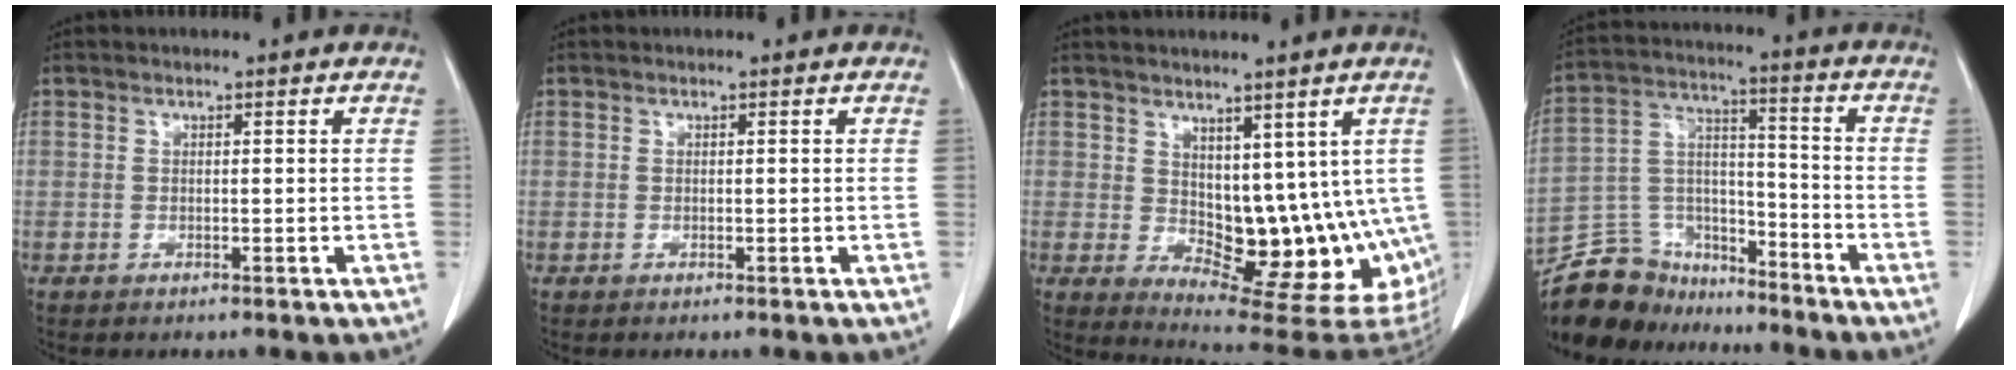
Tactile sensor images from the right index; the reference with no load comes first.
{"total": 0.0}
{"total": 13.8, "force": [0.9, 7.9, 11.3], "torque": [-0.135, -0.008, 0.032]}
{"total": 12.8, "force": [-11.4, 5.7, 0.8], "torque": [-0.020, 0.058, -0.200]}